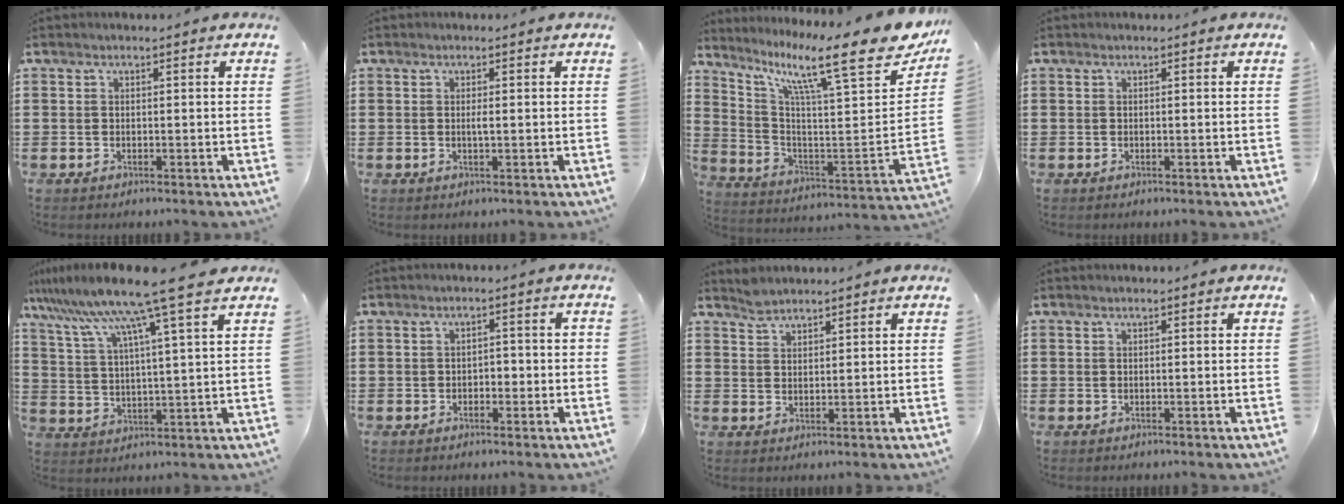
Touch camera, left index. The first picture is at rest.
{"total": 1.0, "force": [0.1, 0.0, 1.0], "torque": [-0.020, -0.004, 0.002]}
{"total": 14.1, "force": [9.8, 1.9, 10.0], "torque": [-0.185, -0.078, 0.147]}
{"total": 0.0}
{"total": 11.3, "force": [8.9, -0.7, 6.9], "torque": [-0.167, -0.046, 0.145]}
{"total": 1.6, "force": [-0.9, 1.0, 0.9], "torque": [-0.020, 0.004, -0.022]}
{"total": 2.2, "force": [2.1, 0.5, 0.2], "torque": [-0.009, 0.001, 0.042]}
{"total": 0.0}